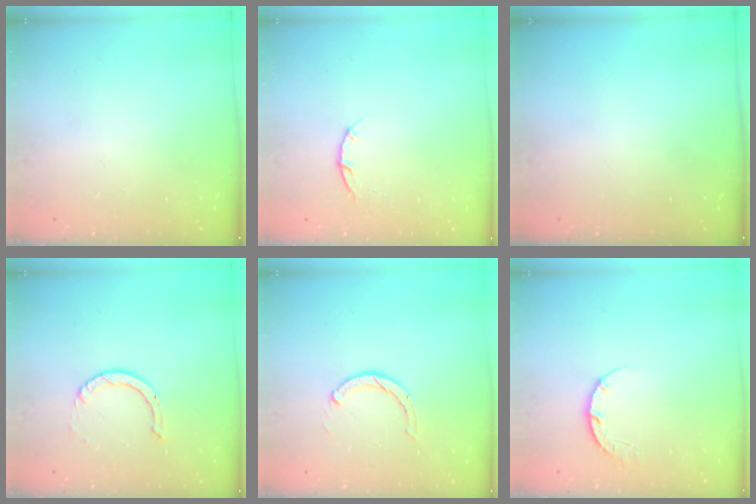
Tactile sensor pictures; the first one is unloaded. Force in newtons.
{"total": 3.8, "press": 3.8, "slide": 0.5}
{"total": 0.0}
{"total": 2.2, "press": 2.2, "slide": 0.2}
{"total": 2.2, "press": 2.2, "slide": 0.3}
{"total": 4.6, "press": 4.5, "slide": 0.7}